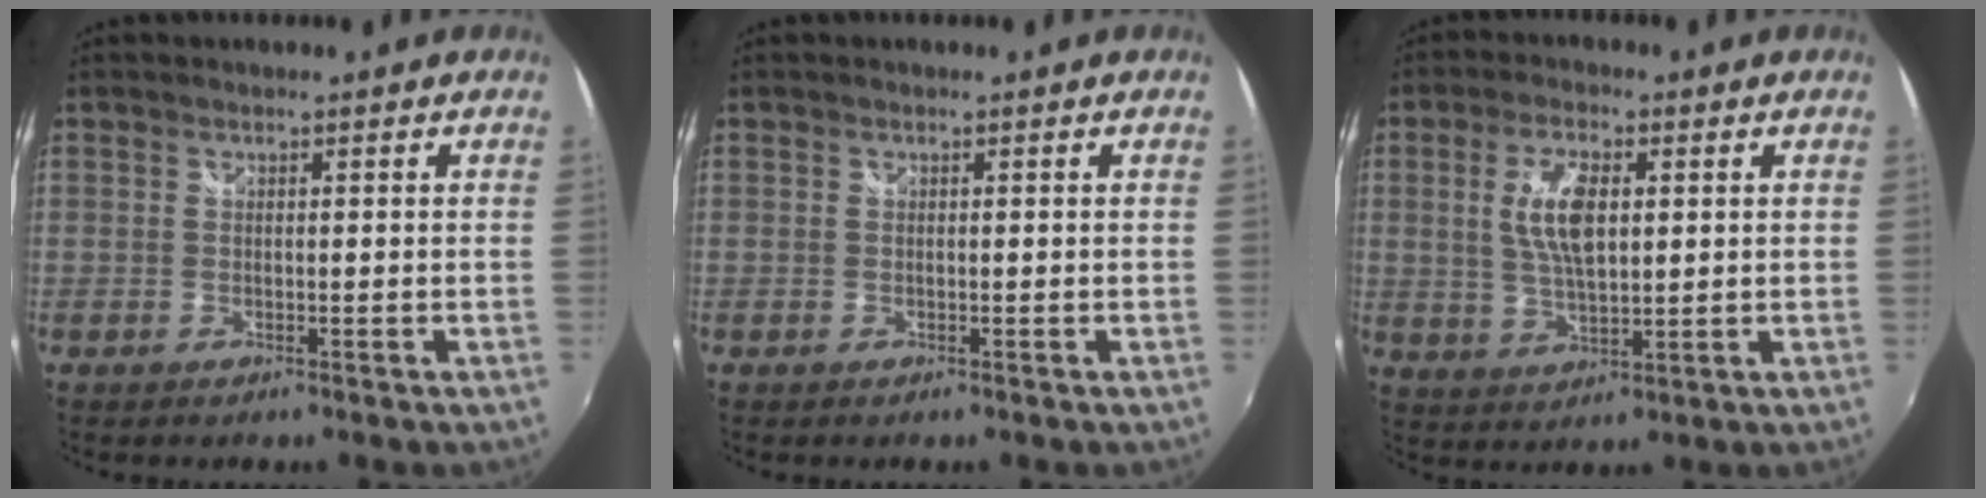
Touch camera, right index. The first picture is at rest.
{"total": 0.0}
{"total": 8.5, "force": [1.7, 3.7, 7.5], "torque": [-0.146, 0.004, 0.034]}